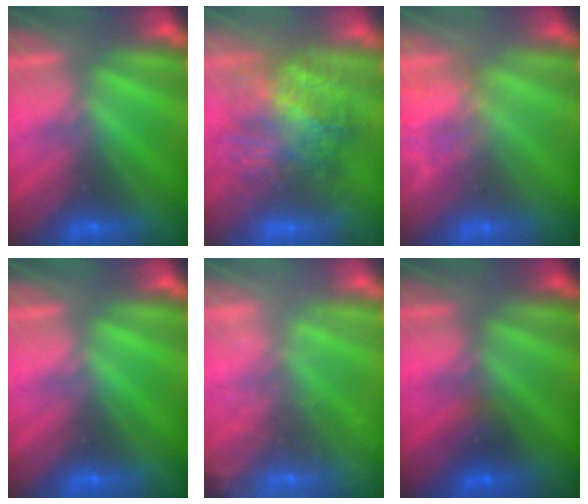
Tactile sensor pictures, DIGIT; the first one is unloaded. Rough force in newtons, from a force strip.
{"total": 9.3}
{"total": 4.7}
{"total": 0.0}
{"total": 7.9}
{"total": 2.3}